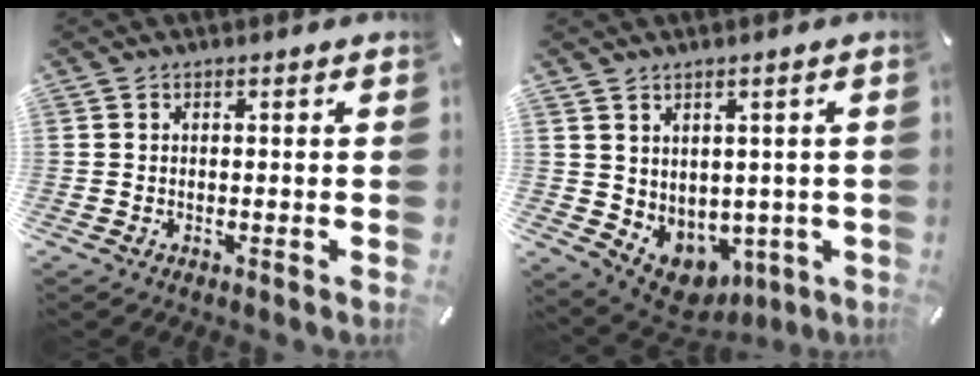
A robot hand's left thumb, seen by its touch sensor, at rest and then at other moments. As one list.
[{"total": 5.6, "force": [0.4, 5.4, 1.1], "torque": [-0.031, -0.024, 0.022]}]